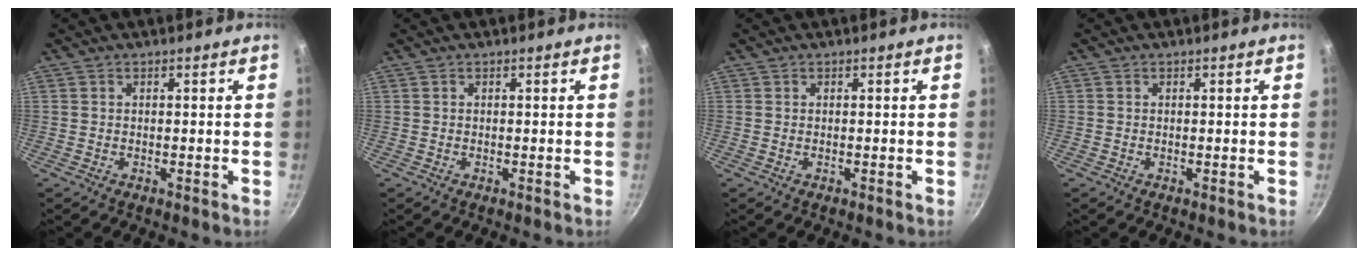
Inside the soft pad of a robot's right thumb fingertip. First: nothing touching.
{"total": 0.0}
{"total": 0.0}
{"total": 0.0}